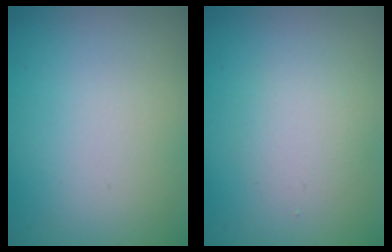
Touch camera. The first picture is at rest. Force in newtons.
{"total": 2.1, "press": 2.1, "slide": 0.2}